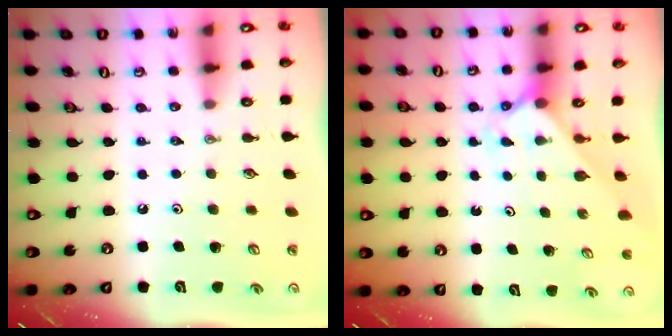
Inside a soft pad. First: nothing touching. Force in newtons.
{"total": 2.0, "press": 2.0, "slide": 0.2}